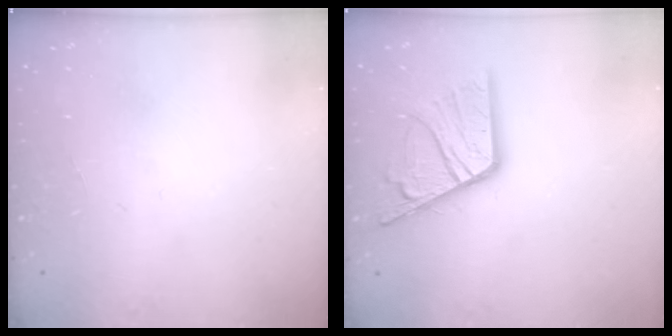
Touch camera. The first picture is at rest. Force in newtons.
{"total": 13.2, "press": 13.1, "slide": 1.4}